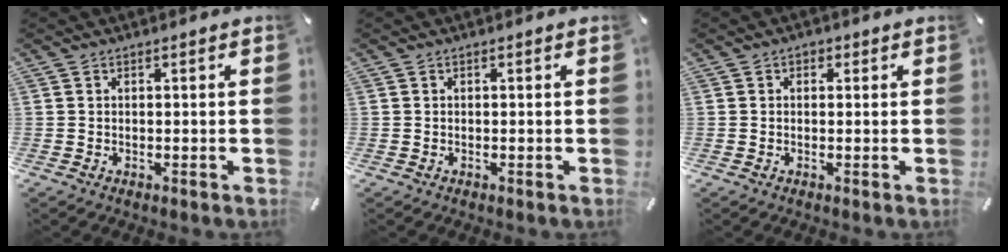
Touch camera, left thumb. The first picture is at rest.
{"total": 0.0}
{"total": 1.3, "force": [0.1, 1.2, 0.5], "torque": [-0.010, 0.007, 0.000]}